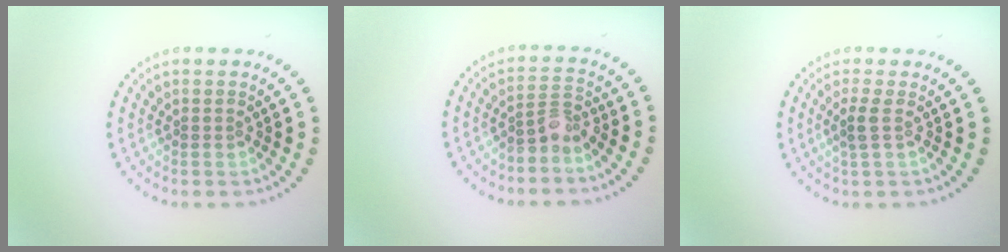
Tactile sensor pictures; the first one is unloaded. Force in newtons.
{"total": 2.1, "press": 1.6, "slide": 1.4}
{"total": 1.3, "press": 1.0, "slide": 0.8}